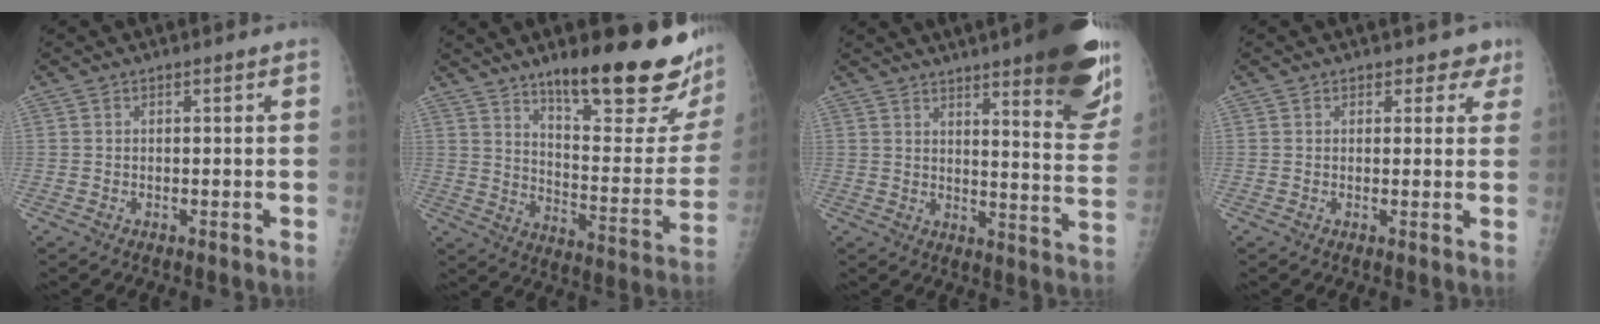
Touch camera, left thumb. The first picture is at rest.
{"total": 25.8, "force": [17.1, 6.2, 18.3], "torque": [-0.222, -0.094, 0.253]}
{"total": 22.1, "force": [14.2, 4.3, 16.3], "torque": [-0.189, -0.072, 0.181]}
{"total": 3.3, "force": [2.3, 2.3, 0.6], "torque": [0.029, -0.010, 0.018]}